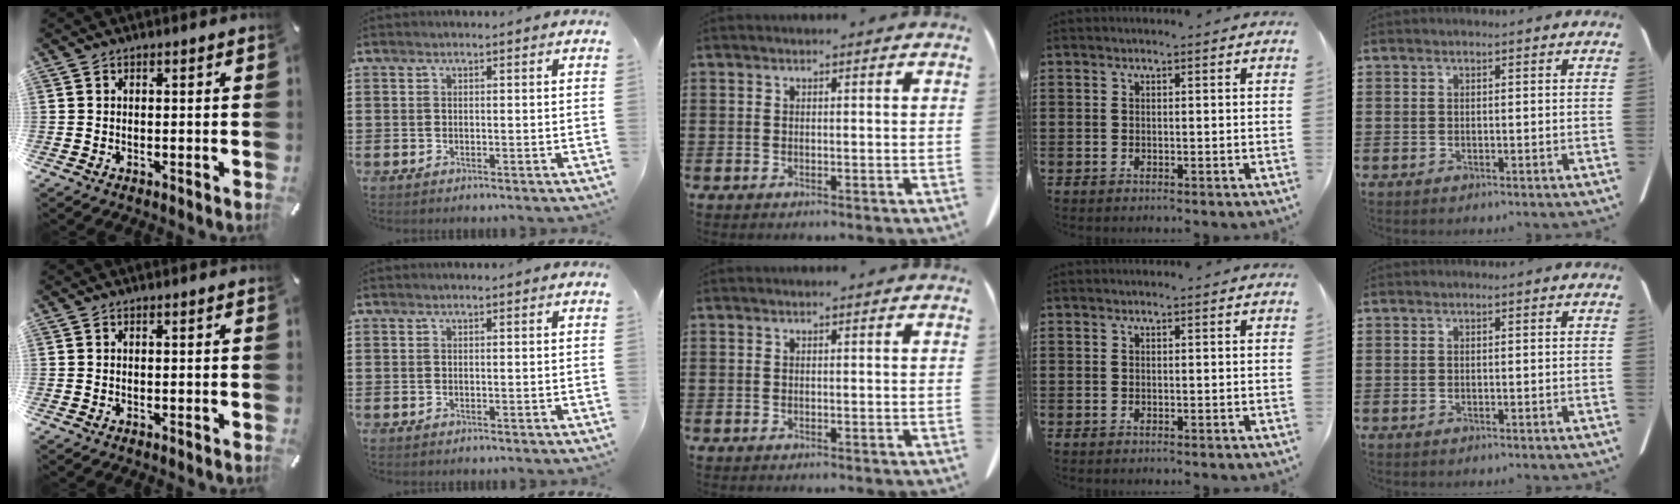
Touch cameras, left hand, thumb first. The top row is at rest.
{}